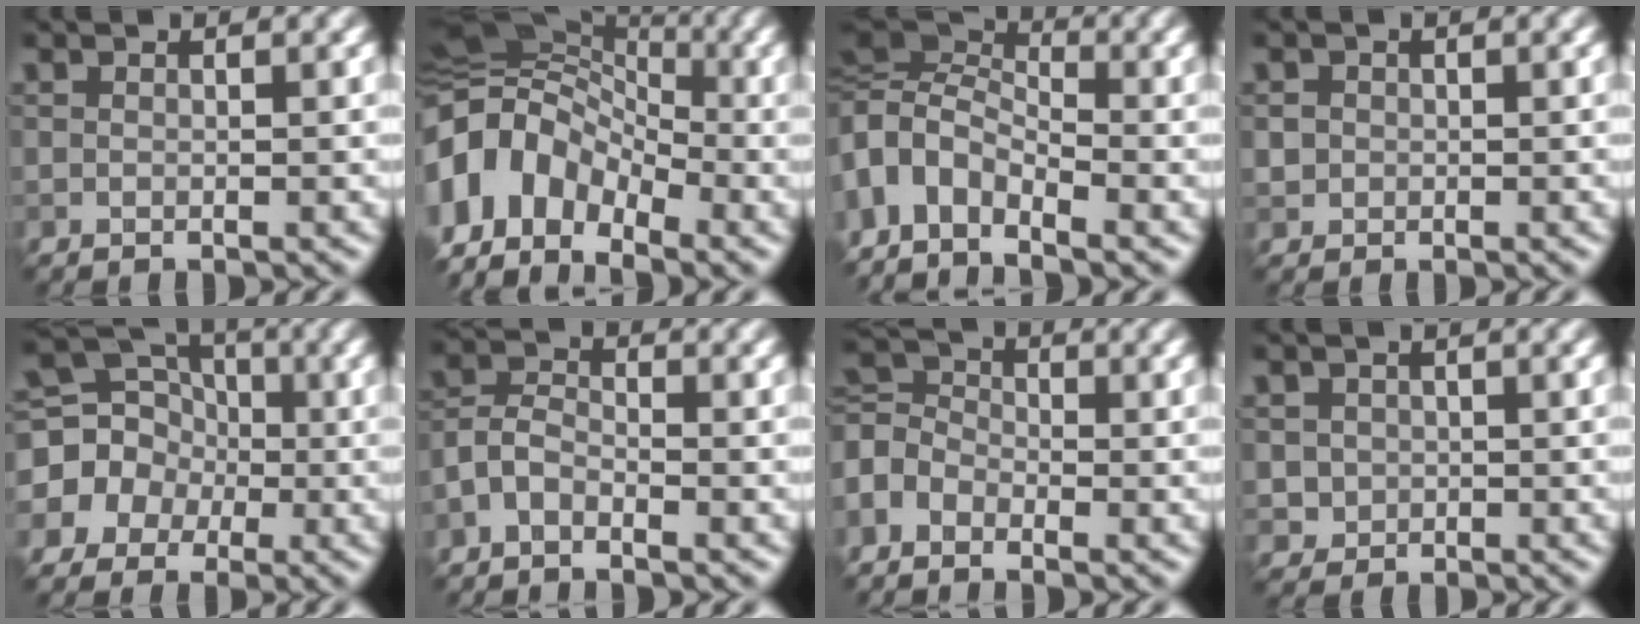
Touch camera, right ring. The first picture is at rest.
{"total": 8.8, "force": [-3.4, 6.4, 5.0], "torque": [-0.095, 0.010, -0.080]}
{"total": 6.3, "force": [-2.3, 3.8, 4.4], "torque": [-0.093, 0.004, -0.062]}
{"total": 1.0, "force": [-0.1, 1.0, 0.2], "torque": [0.006, -0.005, 0.002]}
{"total": 8.5, "force": [-0.4, 7.9, 3.2], "torque": [-0.070, 0.032, -0.044]}
{"total": 2.5, "force": [-1.8, 1.1, 1.4], "torque": [-0.028, 0.007, -0.047]}
{"total": 3.9, "force": [-2.1, 2.7, 1.9], "torque": [-0.043, 0.008, -0.060]}
{"total": 1.4, "force": [0.0, 1.4, 0.2], "torque": [0.003, -0.006, 0.002]}